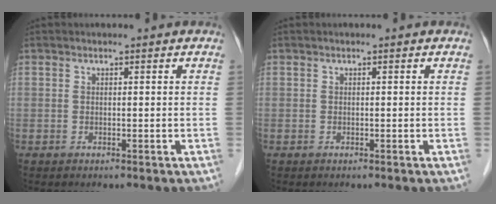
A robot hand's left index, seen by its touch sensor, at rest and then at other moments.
{"total": 0.0}